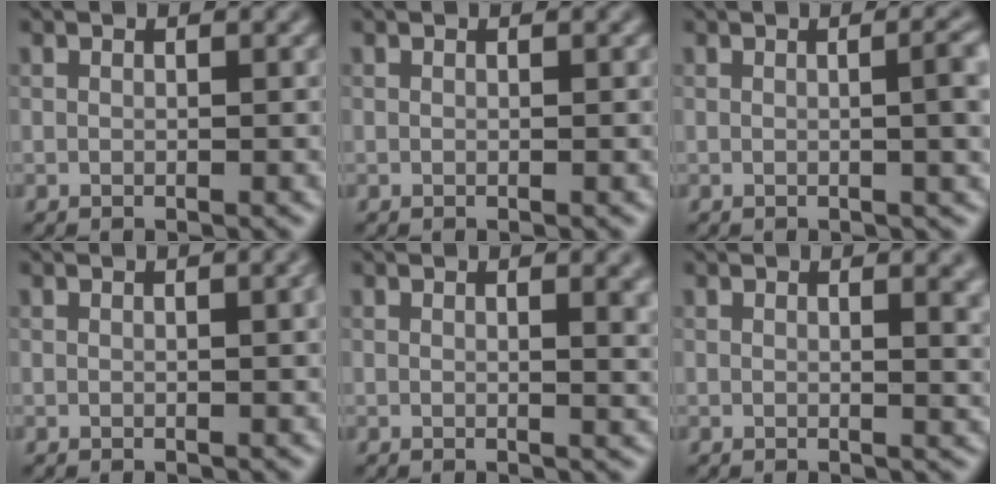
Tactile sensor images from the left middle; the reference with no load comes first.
{"total": 0.0}
{"total": 4.5, "force": [0.2, 1.5, 4.2], "torque": [-0.044, 0.010, 0.000]}
{"total": 1.5, "force": [0.3, 0.4, 1.4], "torque": [-0.016, 0.005, 0.002]}
{"total": 2.8, "force": [1.0, 1.0, 2.4], "torque": [-0.017, 0.001, 0.010]}
{"total": 2.9, "force": [1.2, 1.2, 2.4], "torque": [-0.016, 0.001, 0.014]}